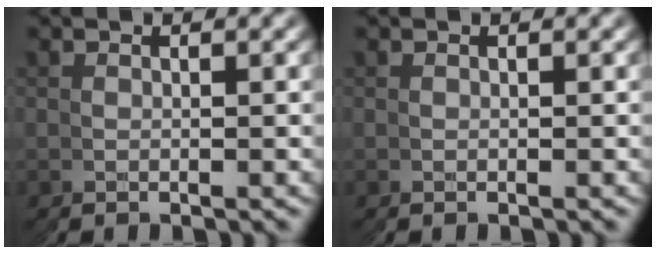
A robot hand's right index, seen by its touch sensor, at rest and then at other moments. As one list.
[{"total": 0.0}]